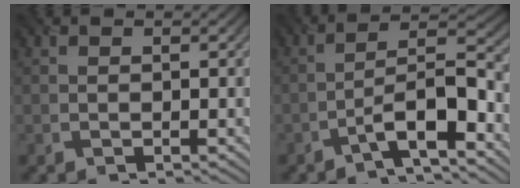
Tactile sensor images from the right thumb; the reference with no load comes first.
{"total": 7.7, "force": [-4.7, 1.6, 5.8], "torque": [-0.094, 0.018, -0.093]}